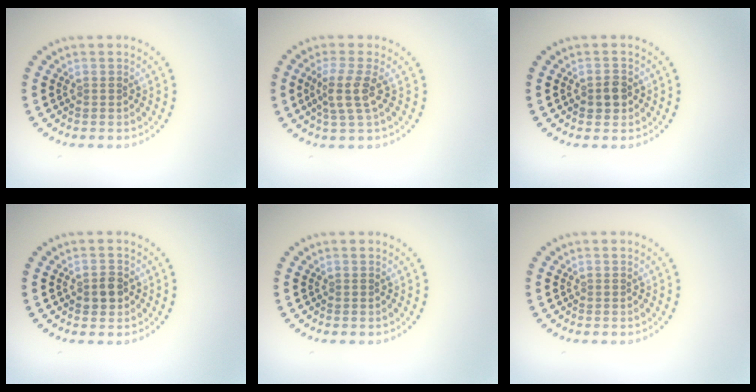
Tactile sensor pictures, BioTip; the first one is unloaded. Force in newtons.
{"total": 2.9, "press": 2.3, "slide": 1.8}
{"total": 1.6, "press": 1.6, "slide": 0.4}
{"total": 1.6, "press": 1.6, "slide": 0.4}
{"total": 0.0}
{"total": 0.0}